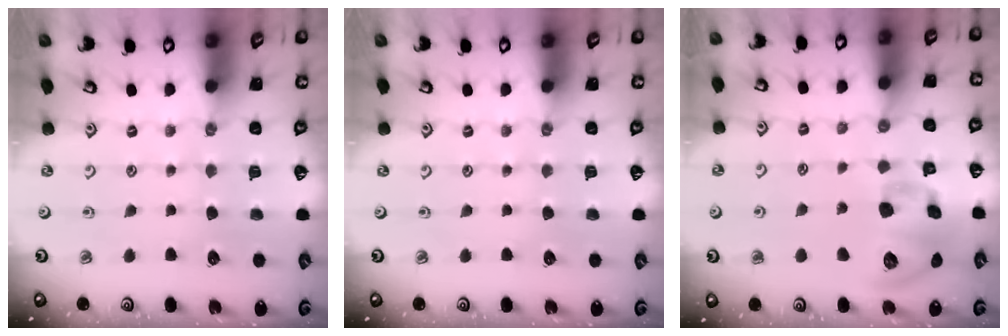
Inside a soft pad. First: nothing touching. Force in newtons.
{"total": 0.0}
{"total": 13.9, "press": 13.8, "slide": 2.0}